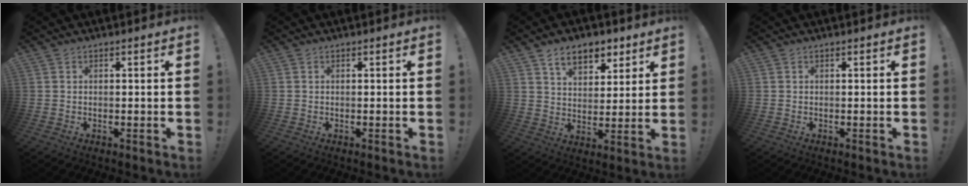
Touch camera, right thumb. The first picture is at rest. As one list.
[{"total": 0.0}, {"total": 10.4, "force": [6.3, 6.2, 5.3], "torque": [-0.070, -0.029, 0.117]}, {"total": 0.0}]